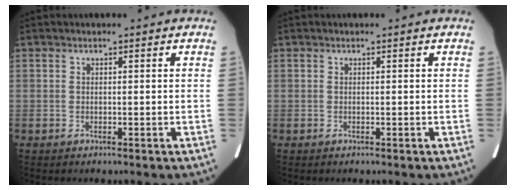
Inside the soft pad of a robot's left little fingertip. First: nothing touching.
{"total": 0.0}